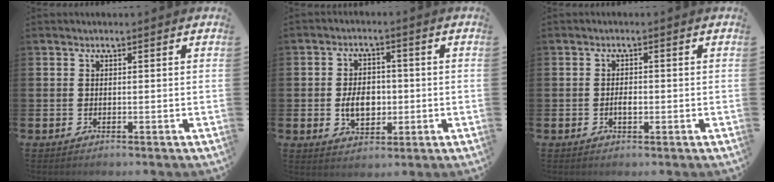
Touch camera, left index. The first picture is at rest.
{"total": 5.0, "force": [-0.5, 3.6, 3.5], "torque": [-0.055, 0.004, -0.015]}
{"total": 1.6, "force": [-0.3, 0.8, 1.3], "torque": [-0.016, 0.000, -0.009]}